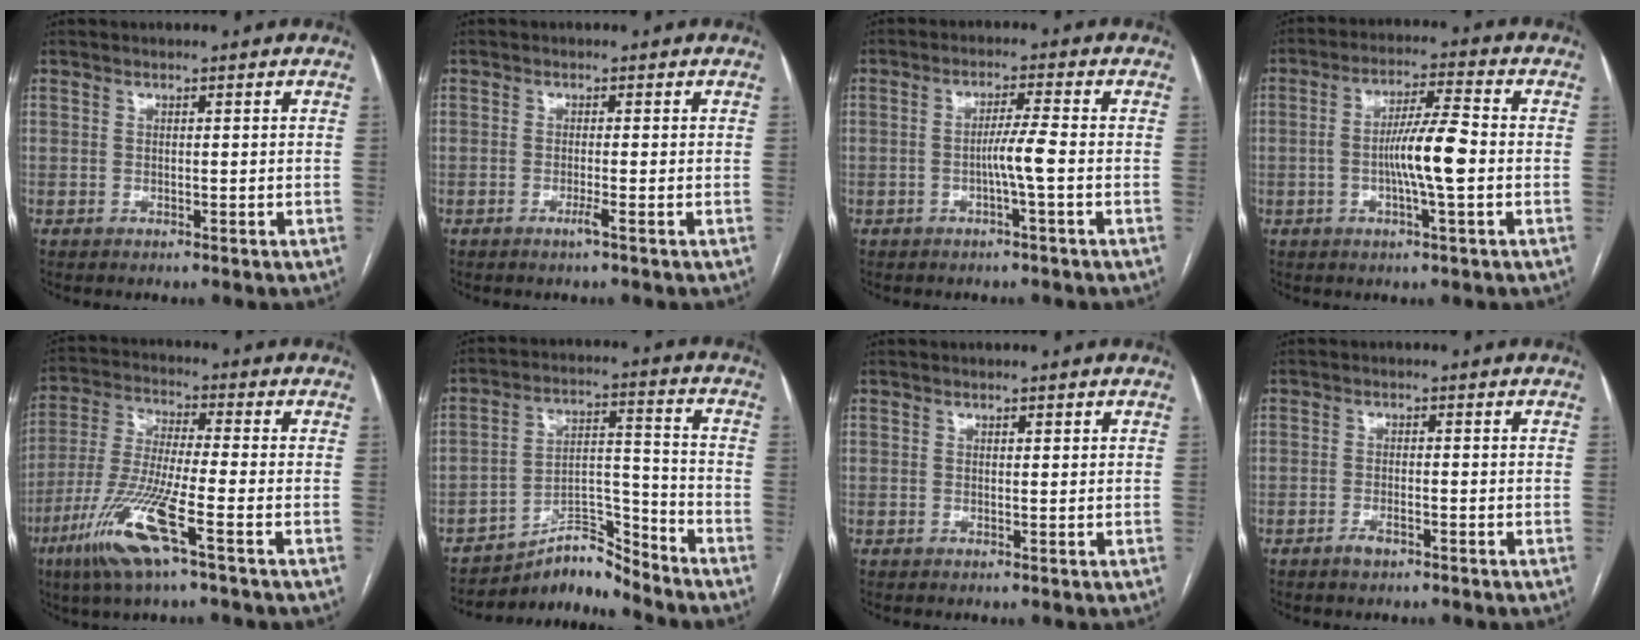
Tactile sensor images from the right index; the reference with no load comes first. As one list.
[{"total": 1.3, "force": [-0.7, -0.4, 1.1], "torque": [-0.020, -0.002, -0.015]}, {"total": 3.9, "force": [-1.1, -0.6, 3.7], "torque": [-0.065, 0.002, -0.019]}, {"total": 8.4, "force": [-1.3, 0.5, 8.3], "torque": [-0.152, 0.007, -0.027]}, {"total": 12.6, "force": [-6.1, 0.4, 11.0], "torque": [-0.236, -0.023, -0.121]}, {"total": 7.6, "force": [-7.5, 1.0, 0.7], "torque": [-0.008, 0.048, -0.131]}, {"total": 0.7, "force": [0.4, 0.2, 0.5], "torque": [-0.007, 0.002, 0.005]}, {"total": 1.9, "force": [-1.3, 0.7, 1.2], "torque": [-0.022, 0.001, -0.020]}]